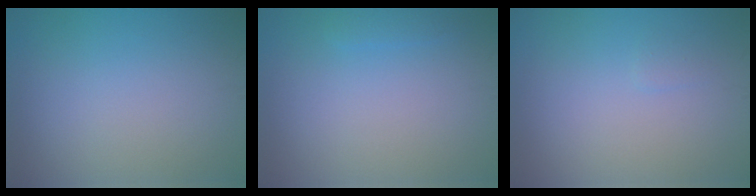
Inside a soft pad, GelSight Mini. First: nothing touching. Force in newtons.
{"total": 0.7, "press": 0.7, "slide": 0.1}
{"total": 0.5, "press": 0.5, "slide": 0.1}